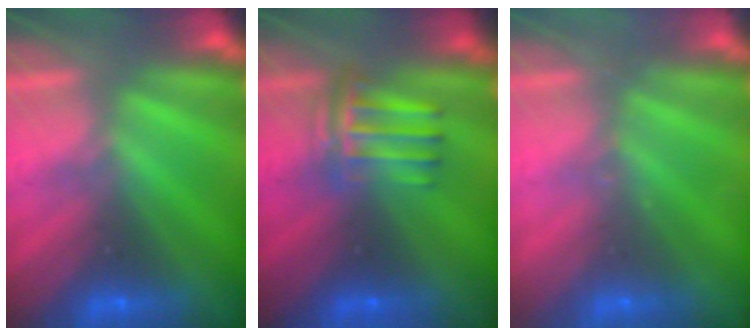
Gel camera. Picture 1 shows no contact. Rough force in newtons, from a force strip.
{"total": 3.9}
{"total": 2.1}